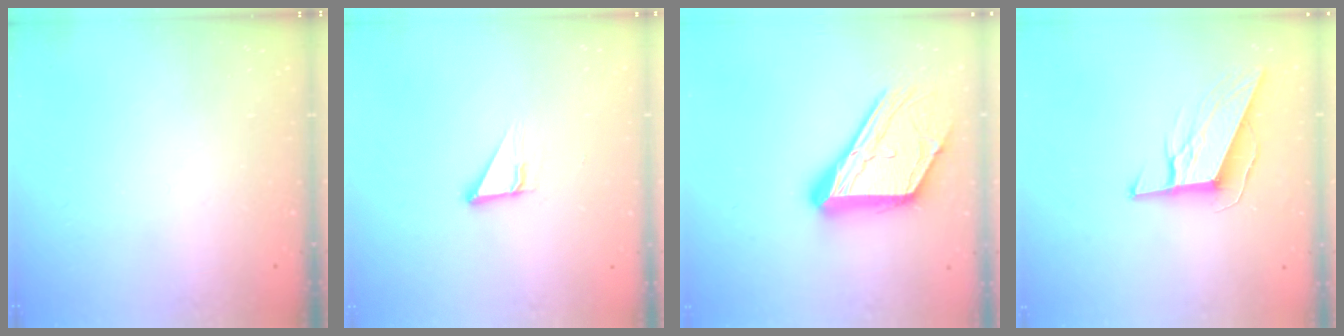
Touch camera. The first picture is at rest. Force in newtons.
{"total": 3.4, "press": 3.4, "slide": 0.3}
{"total": 19.1, "press": 19.0, "slide": 1.7}
{"total": 10.1, "press": 10.0, "slide": 1.6}